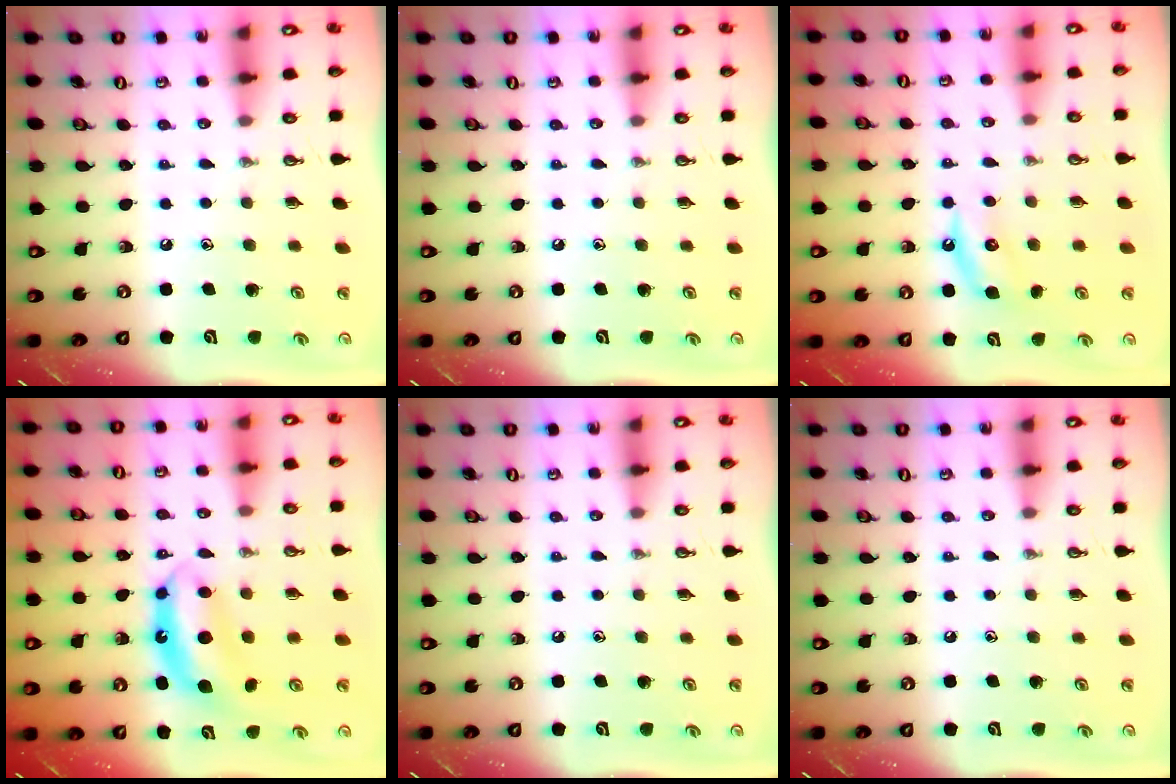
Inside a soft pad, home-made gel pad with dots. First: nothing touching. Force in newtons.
{"total": 0.0}
{"total": 5.1, "press": 5.1, "slide": 0.8}
{"total": 7.3, "press": 7.3, "slide": 0.3}
{"total": 0.0}
{"total": 0.0}